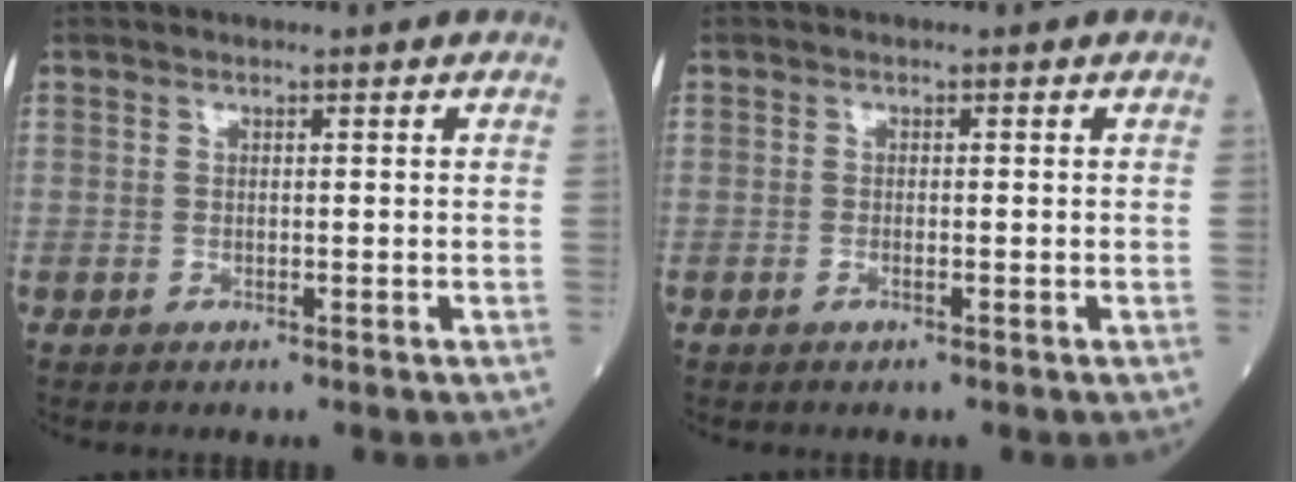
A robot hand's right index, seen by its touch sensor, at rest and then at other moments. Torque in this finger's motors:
{"motor_torque": [-0.06, -0.01, -0.03, -0.01]}